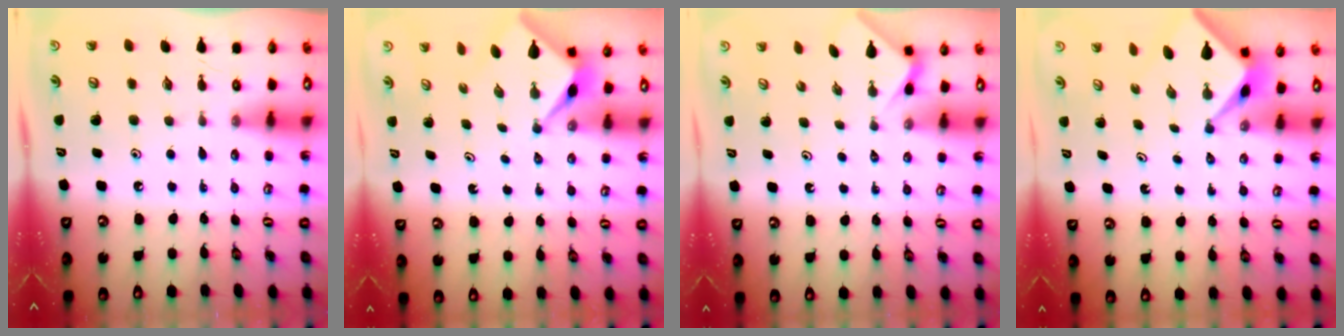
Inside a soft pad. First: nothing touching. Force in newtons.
{"total": 2.5, "press": 2.5, "slide": 0.1}
{"total": 1.9, "press": 1.9, "slide": 0.3}
{"total": 2.3, "press": 2.2, "slide": 0.3}